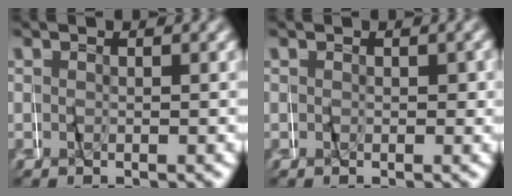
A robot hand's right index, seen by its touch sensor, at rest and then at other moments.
{"total": 0.6, "force": [-0.1, 0.4, 0.3], "torque": [0.000, -0.001, -0.001]}